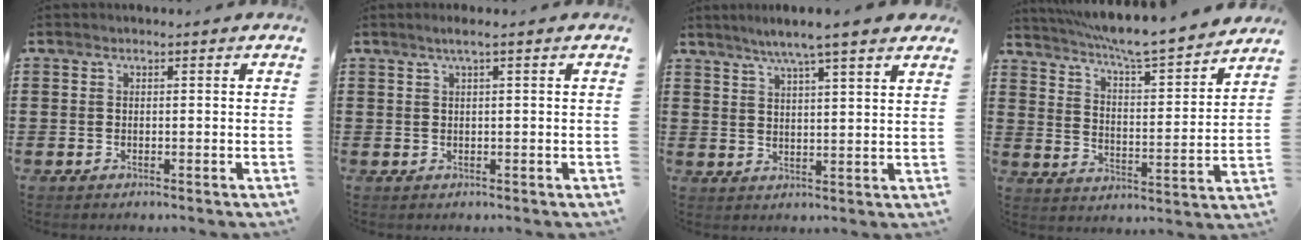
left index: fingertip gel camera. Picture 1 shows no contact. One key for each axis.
{"total": 1.3, "fx": 0.4, "fy": -0.1, "fz": 1.2, "tx": -0.023, "ty": -0.001, "tz": 0.007}
{"total": 5.6, "fx": 4.5, "fy": -0.3, "fz": 3.2, "tx": -0.075, "ty": -0.013, "tz": 0.077}
{"total": 6.2, "fx": 5.6, "fy": -0.8, "fz": 2.5, "tx": -0.075, "ty": -0.047, "tz": 0.086}